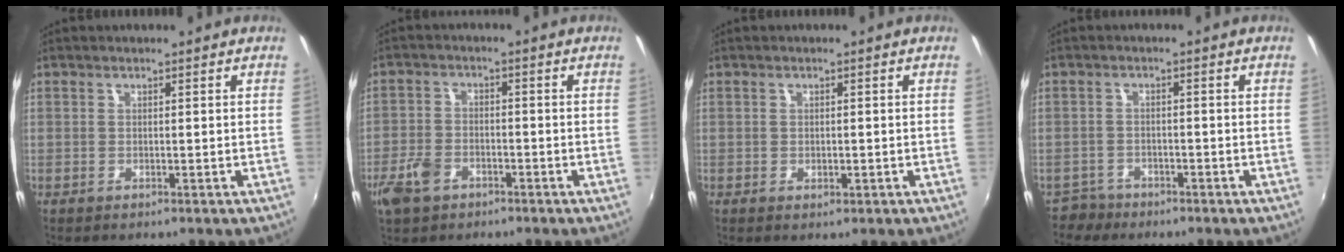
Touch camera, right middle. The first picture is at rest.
{"total": 6.8, "force": [-4.1, 4.3, 3.4], "torque": [-0.087, -0.001, -0.078]}
{"total": 0.6, "force": [0.0, 0.1, 0.5], "torque": [-0.006, -0.004, -0.002]}
{"total": 3.1, "force": [-2.7, 1.5, -0.2], "torque": [-0.006, 0.000, -0.052]}